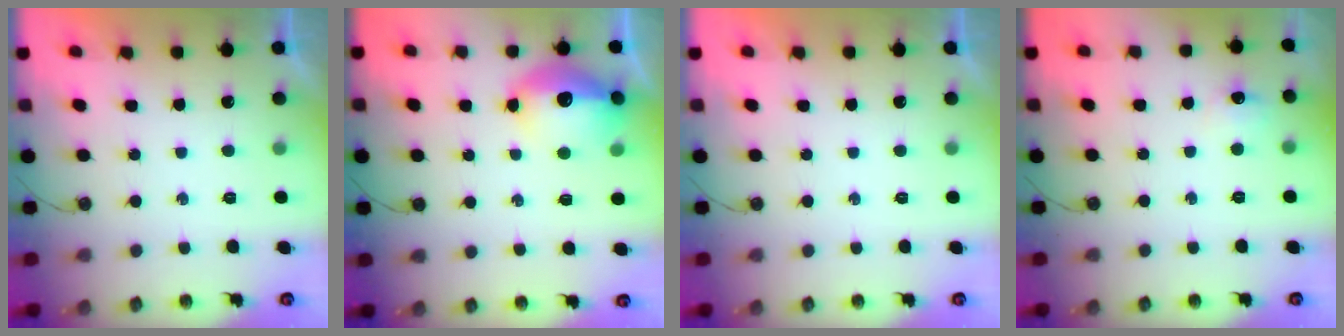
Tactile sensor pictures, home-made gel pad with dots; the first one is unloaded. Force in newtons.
{"total": 15.0, "press": 14.9, "slide": 1.4}
{"total": 0.0}
{"total": 6.4, "press": 6.3, "slide": 0.8}